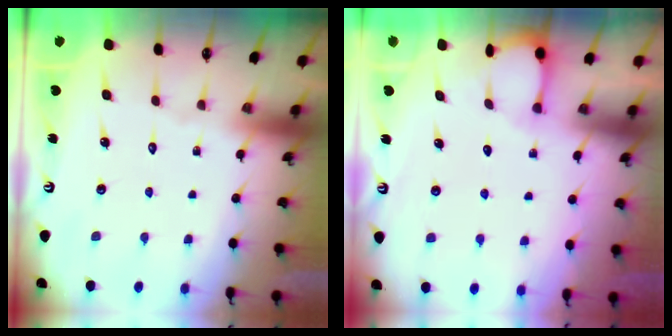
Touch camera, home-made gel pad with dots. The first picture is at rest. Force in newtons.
{"total": 2.1, "press": 2.1, "slide": 0.2}